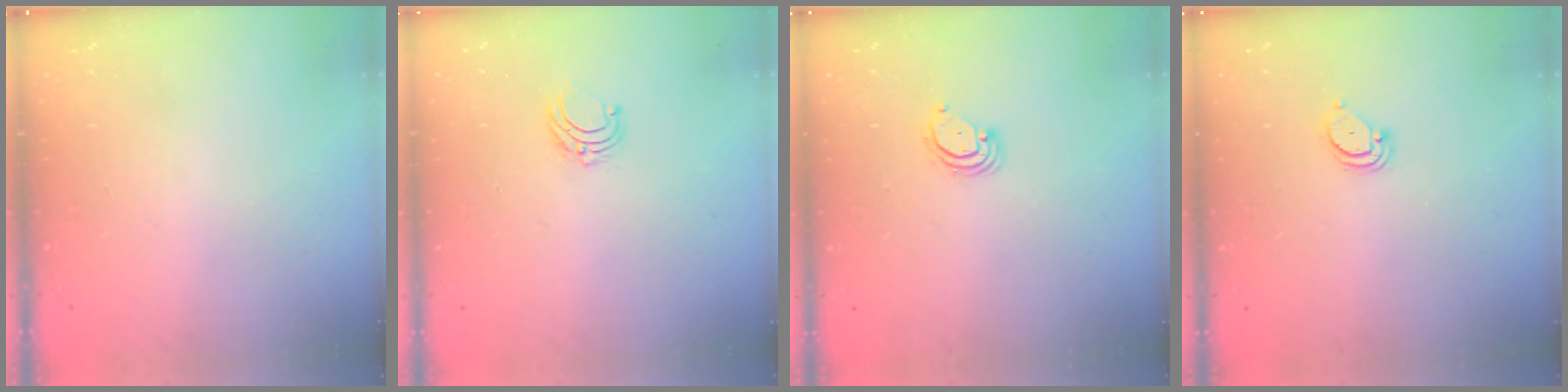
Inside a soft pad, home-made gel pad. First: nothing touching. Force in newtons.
{"total": 5.3, "press": 5.3, "slide": 0.5}
{"total": 2.9, "press": 2.9, "slide": 0.3}
{"total": 2.1, "press": 2.1, "slide": 0.1}